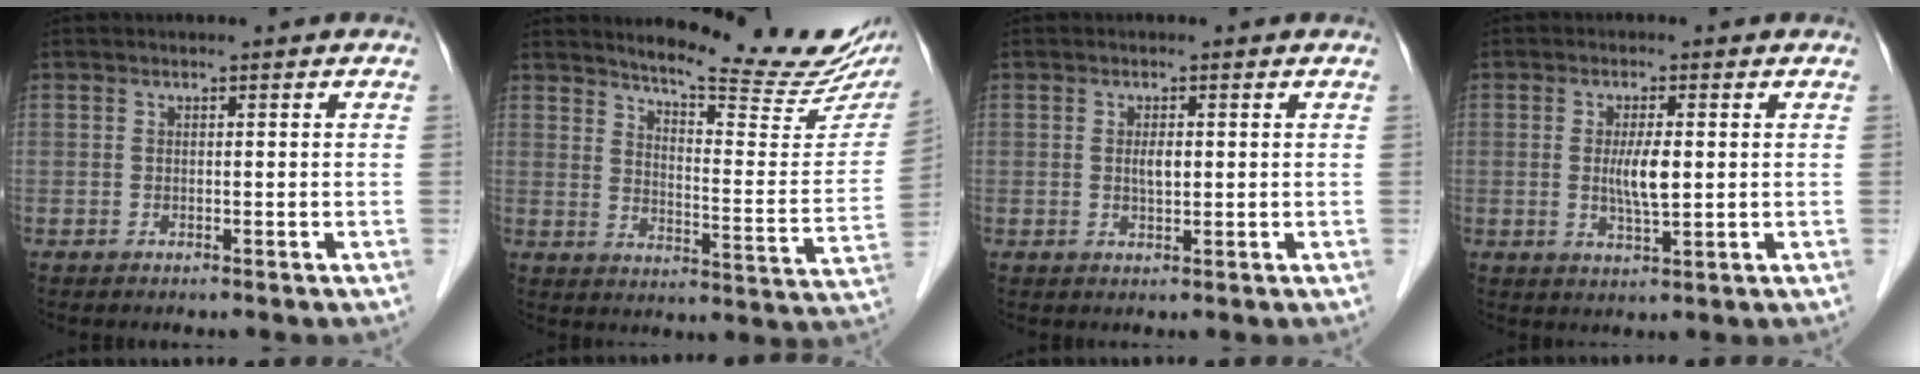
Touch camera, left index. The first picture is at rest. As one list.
[{"total": 19.2, "force": [16.8, 2.1, 9.1], "torque": [-0.121, -0.071, 0.207]}, {"total": 1.7, "force": [0.0, 0.6, 1.6], "torque": [-0.030, -0.003, 0.002]}, {"total": 4.3, "force": [0.0, 0.8, 4.2], "torque": [-0.080, -0.008, 0.001]}]